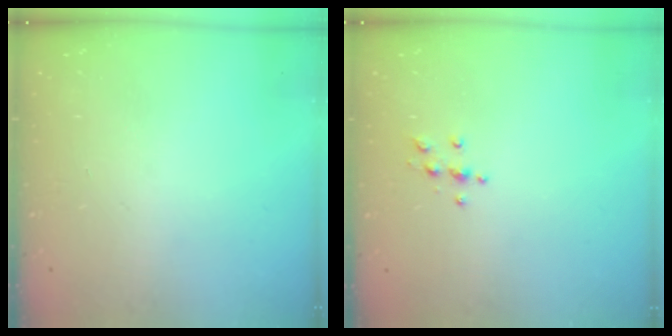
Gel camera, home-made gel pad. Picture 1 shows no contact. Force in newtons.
{"total": 3.8, "press": 3.7, "slide": 0.5}